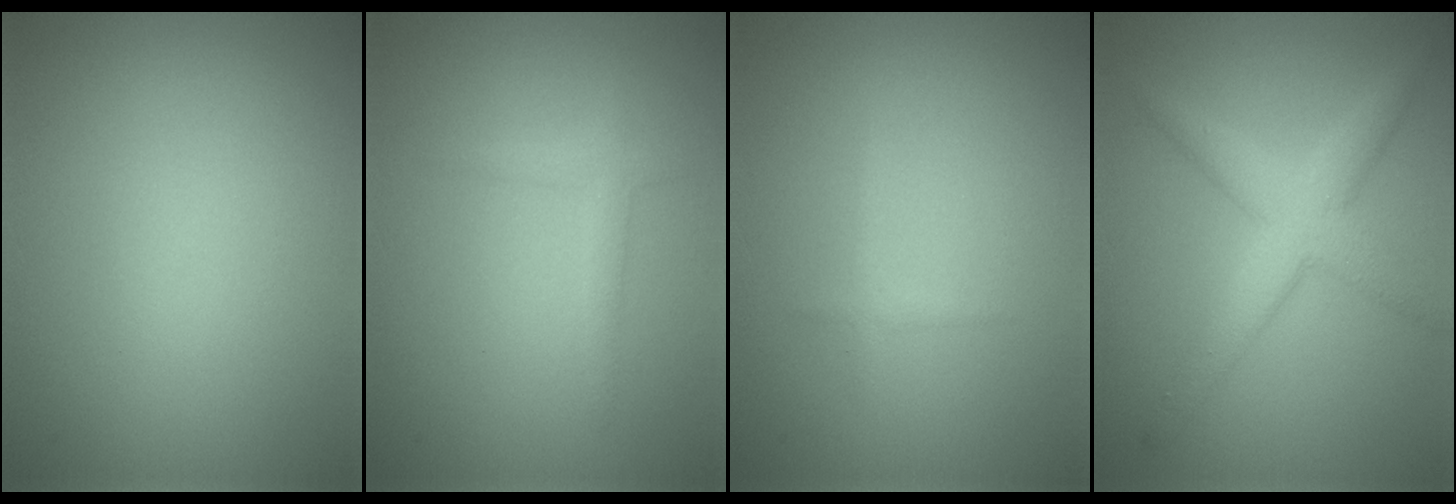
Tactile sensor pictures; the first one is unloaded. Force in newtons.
{"total": 1.3, "press": 1.3, "slide": 0.0}
{"total": 0.7, "press": 0.7, "slide": 0.0}
{"total": 4.3, "press": 4.2, "slide": 0.1}